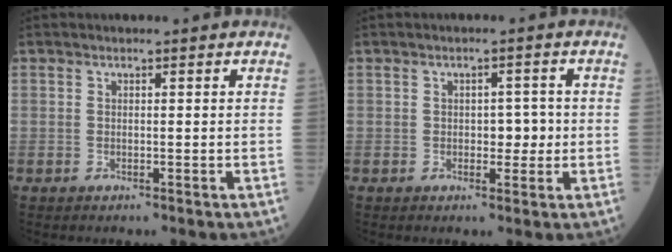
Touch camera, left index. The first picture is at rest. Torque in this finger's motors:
{"motor_torque": [0.07, 0.04, 0.02, 0.00]}